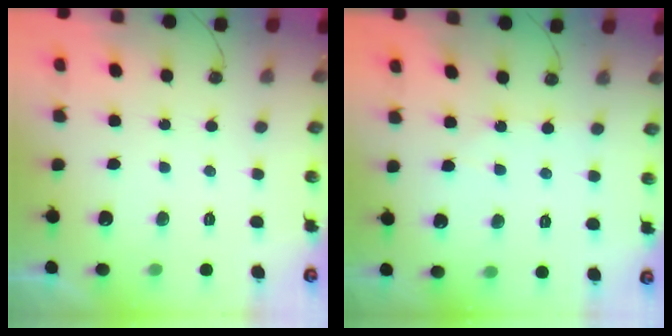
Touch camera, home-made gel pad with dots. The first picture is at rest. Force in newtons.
{"total": 2.8, "press": 2.8, "slide": 0.3}